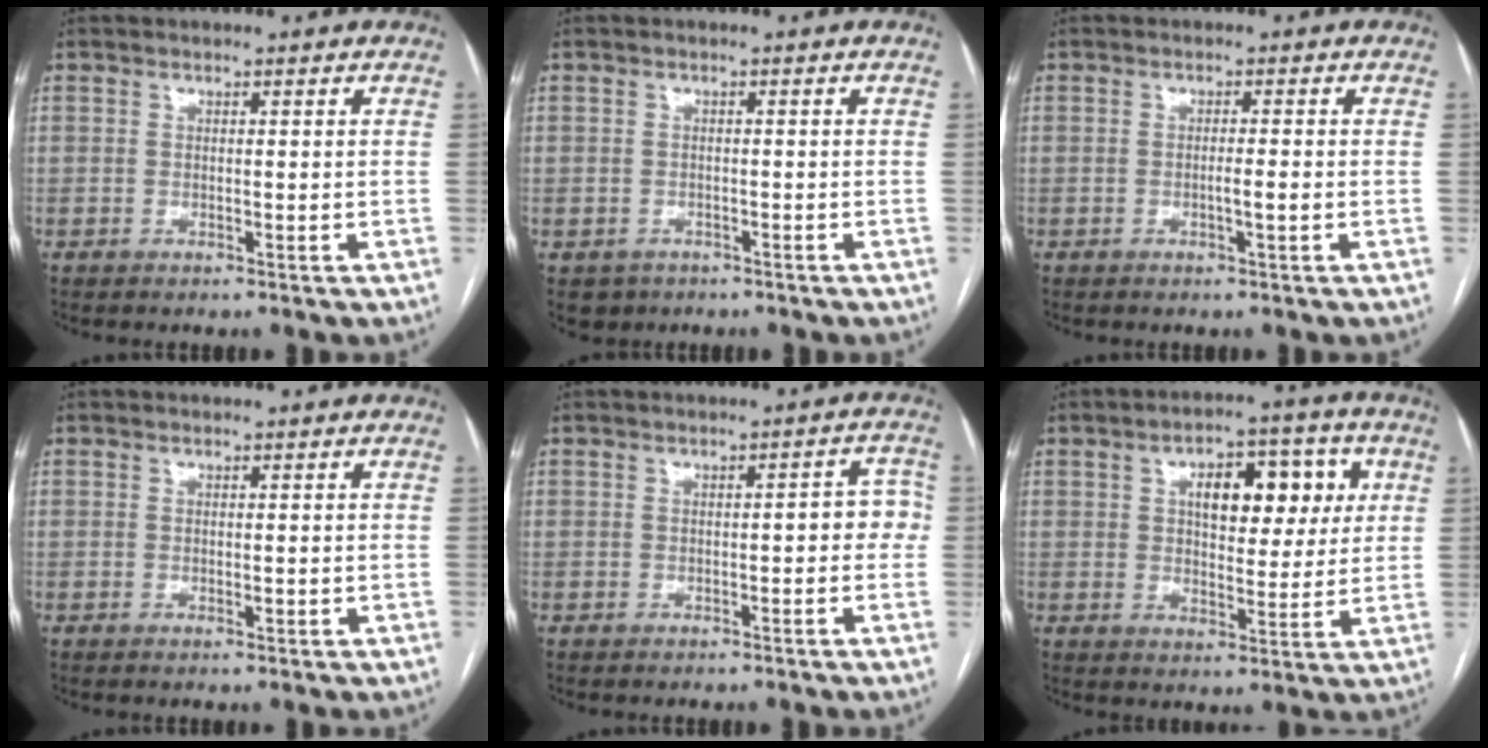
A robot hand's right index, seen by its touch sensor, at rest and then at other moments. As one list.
[{"total": 2.9, "force": [-1.7, 2.4, 0.3], "torque": [-0.004, 0.005, -0.023]}, {"total": 1.9, "force": [-0.5, 0.0, 1.8], "torque": [-0.032, -0.001, -0.010]}, {"total": 0.9, "force": [-0.1, 0.3, 0.8], "torque": [-0.014, -0.003, 0.000]}, {"total": 3.7, "force": [-0.3, 1.4, 3.4], "torque": [-0.029, 0.020, -0.006]}, {"total": 10.7, "force": [3.2, 5.3, 8.8], "torque": [-0.117, 0.026, 0.048]}]